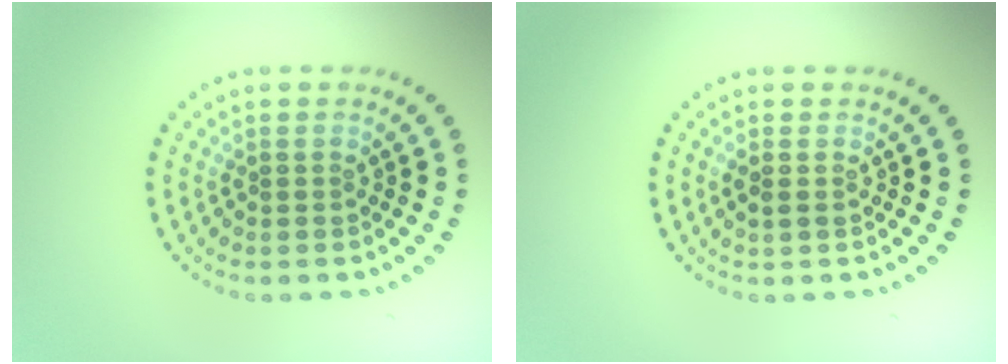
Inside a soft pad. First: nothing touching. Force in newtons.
{"total": 0.7, "press": 0.7, "slide": 0.1}